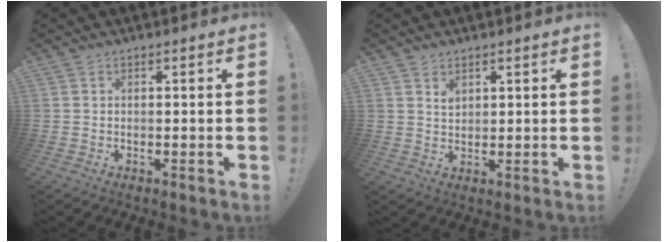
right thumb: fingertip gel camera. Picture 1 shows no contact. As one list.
[{"total": 2.4, "force": [1.8, 1.3, 0.9], "torque": [-0.009, -0.011, 0.031]}]